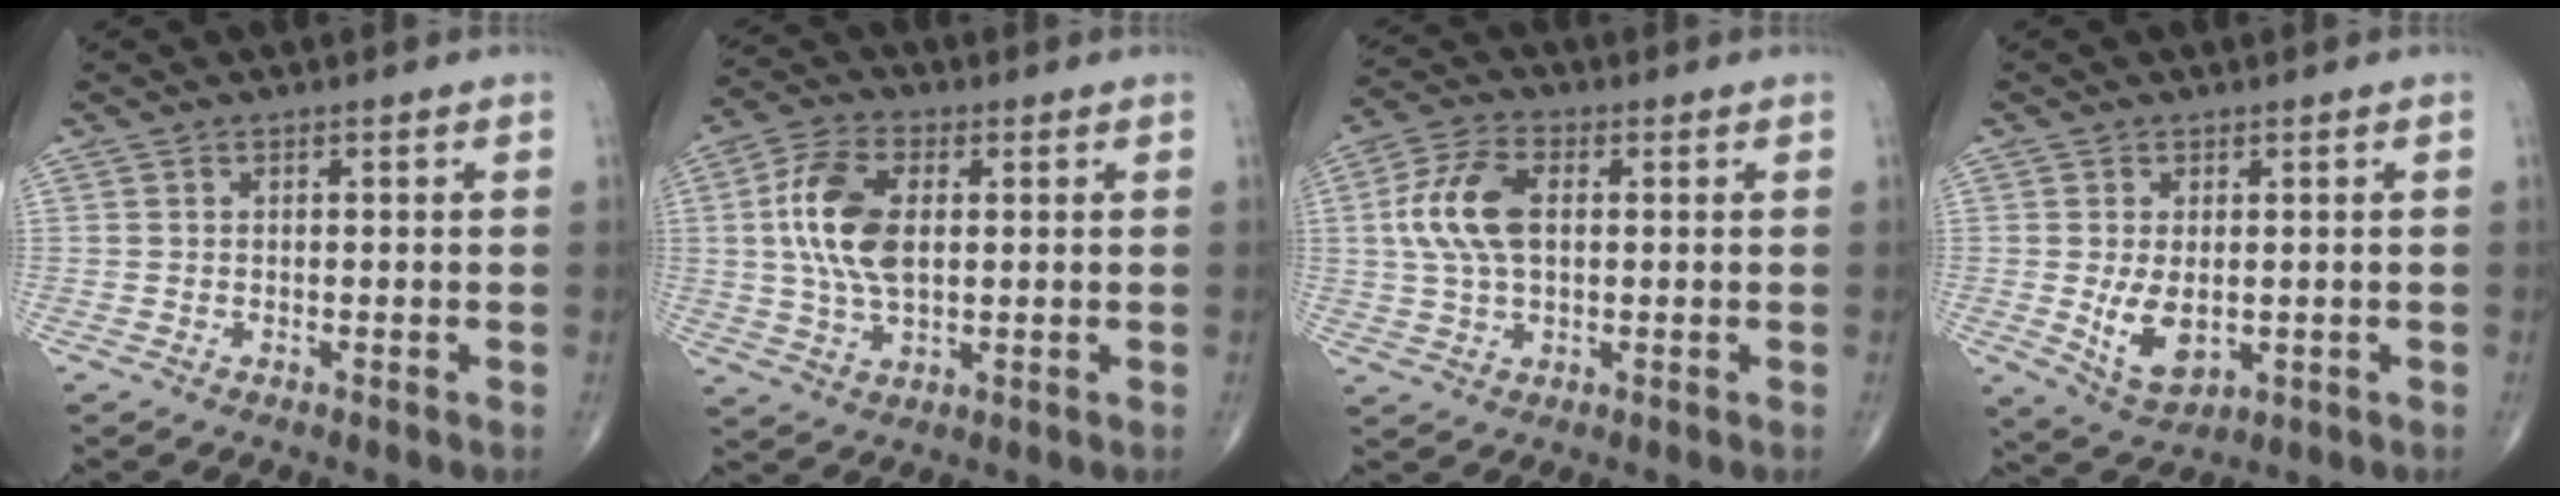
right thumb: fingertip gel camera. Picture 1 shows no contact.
{"total": 12.0, "force": [1.5, 6.5, 10.0], "torque": [-0.200, 0.006, 0.026]}
{"total": 11.0, "force": [1.2, 6.3, 8.9], "torque": [-0.186, 0.016, 0.021]}
{"total": 7.0, "force": [-0.6, 4.1, 5.7], "torque": [-0.093, -0.015, 0.003]}